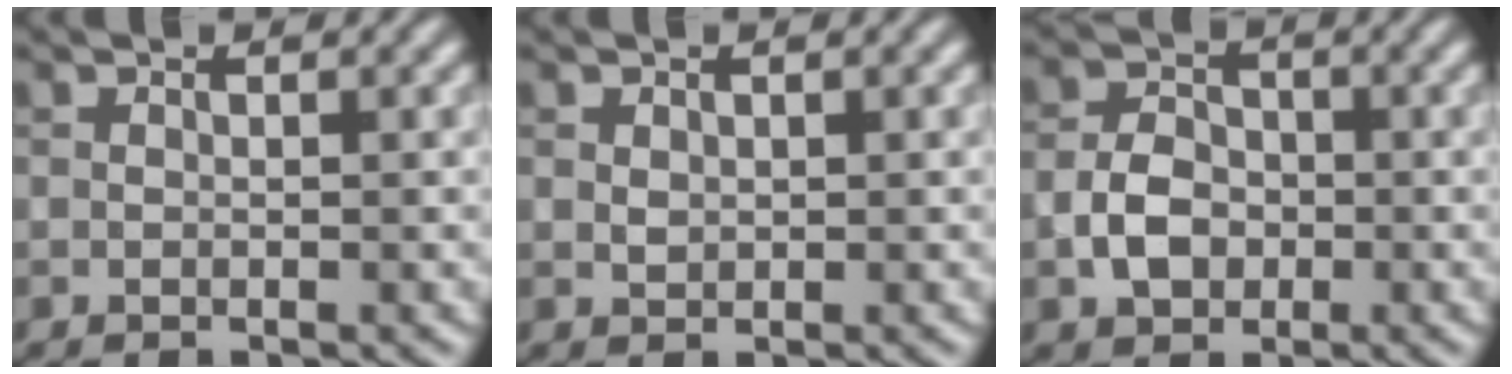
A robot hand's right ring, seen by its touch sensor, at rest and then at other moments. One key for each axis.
{"total": 0.8, "fx": 0.3, "fy": 0.6, "fz": 0.4, "tx": -0.008, "ty": -0.002, "tz": 0.008}
{"total": 3.4, "fx": -1.1, "fy": 2.6, "fz": 2.0, "tx": -0.037, "ty": 0.005, "tz": -0.024}